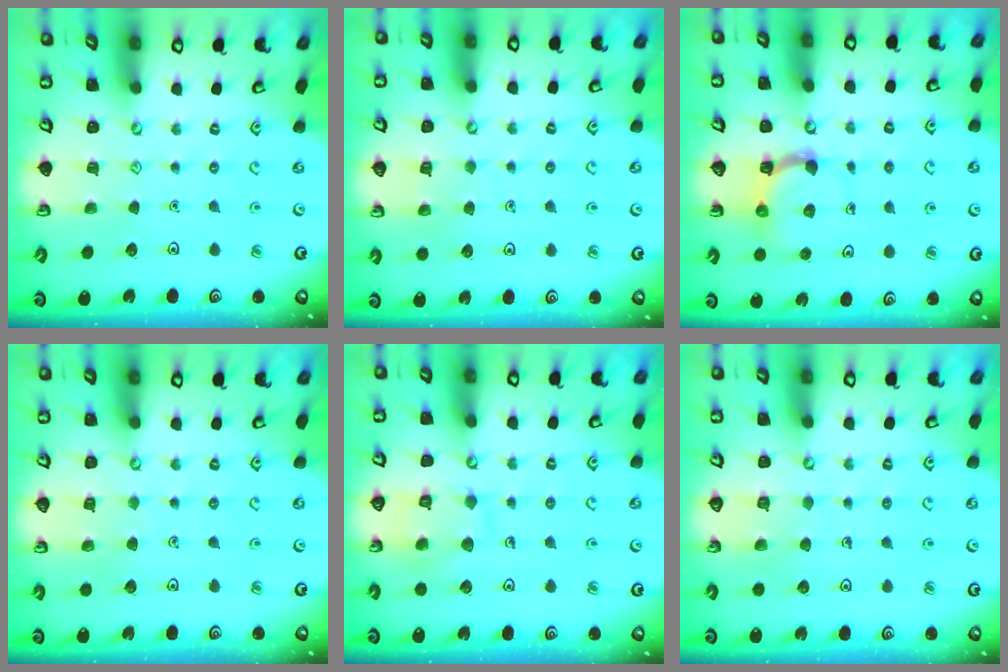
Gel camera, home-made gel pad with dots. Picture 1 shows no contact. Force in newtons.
{"total": 4.6, "press": 4.6, "slide": 0.4}
{"total": 4.5, "press": 4.4, "slide": 0.7}
{"total": 4.4, "press": 4.4, "slide": 0.4}
{"total": 9.6, "press": 9.6, "slide": 0.1}
{"total": 5.1, "press": 5.1, "slide": 0.4}